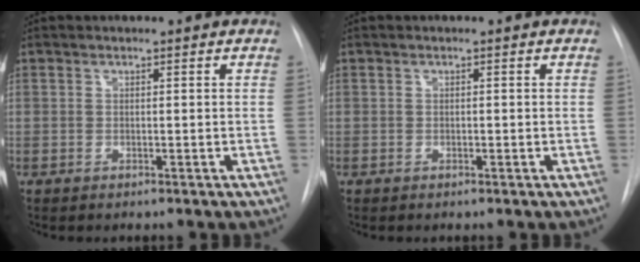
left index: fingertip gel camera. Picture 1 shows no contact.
{"total": 0.0}